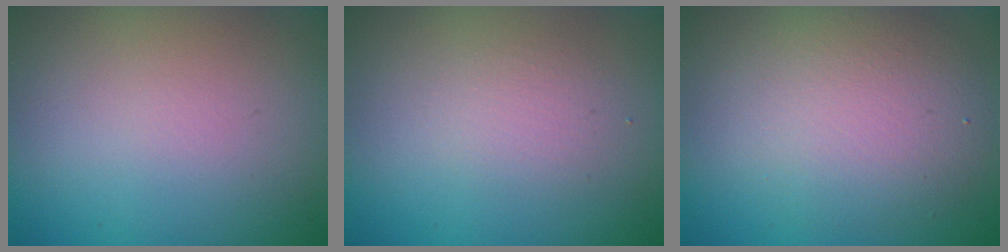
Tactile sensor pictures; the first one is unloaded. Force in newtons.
{"total": 1.5, "press": 1.5, "slide": 0.1}
{"total": 4.8, "press": 4.8, "slide": 0.2}